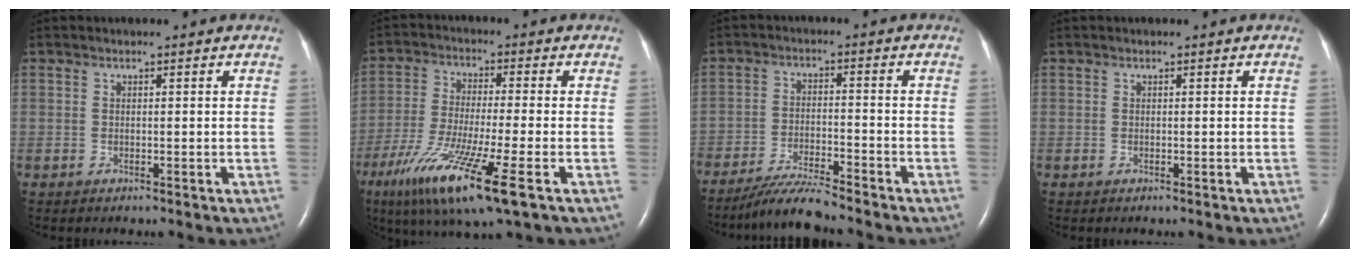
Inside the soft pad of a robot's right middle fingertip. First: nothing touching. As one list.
[{"total": 14.2, "force": [-7.0, 0.6, 12.4], "torque": [-0.246, -0.042, -0.125]}, {"total": 6.6, "force": [-6.1, -0.3, 2.5], "torque": [-0.048, -0.020, -0.112]}, {"total": 0.0}]